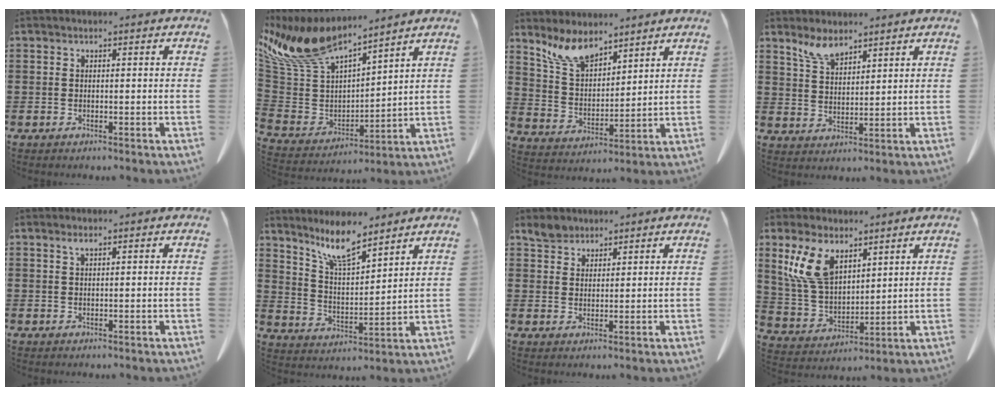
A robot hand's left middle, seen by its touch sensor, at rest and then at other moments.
{"total": 12.1, "force": [10.4, 3.6, 5.0], "torque": [-0.141, -0.058, 0.189]}
{"total": 8.2, "force": [6.9, 2.9, 3.5], "torque": [-0.093, -0.020, 0.133]}
{"total": 4.7, "force": [4.0, 1.5, 1.9], "torque": [-0.049, -0.009, 0.076]}
{"total": 0.9, "force": [0.4, 0.2, 0.8], "torque": [-0.017, 0.002, 0.006]}
{"total": 8.4, "force": [7.1, 1.3, 4.3], "torque": [-0.098, -0.030, 0.128]}
{"total": 3.0, "force": [2.4, 1.6, 0.5], "torque": [-0.019, 0.005, 0.047]}
{"total": 9.7, "force": [5.5, 5.2, 6.1], "torque": [-0.152, -0.003, 0.103]}